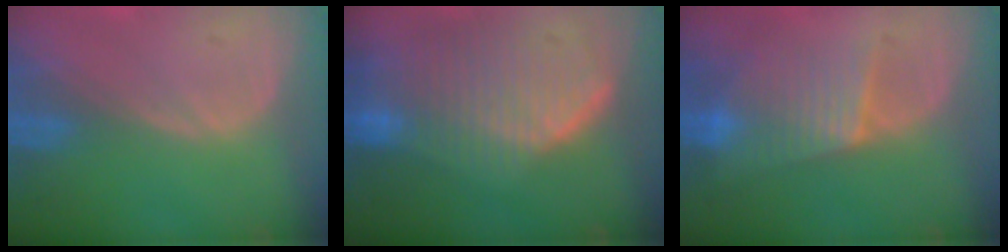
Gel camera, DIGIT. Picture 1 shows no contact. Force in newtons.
{"total": 10.5, "press": 9.2, "slide": 5.0}
{"total": 6.3, "press": 6.3, "slide": 0.8}